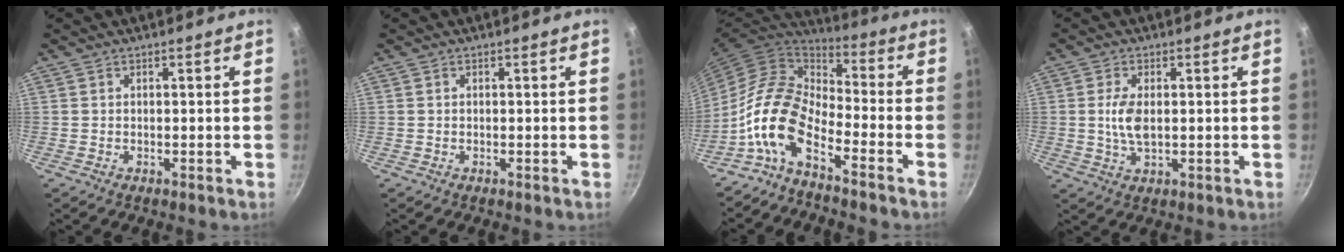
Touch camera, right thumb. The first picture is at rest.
{"total": 0.0}
{"total": 13.3, "force": [-6.9, 6.6, 9.2], "torque": [-0.161, 0.066, -0.156]}
{"total": 5.1, "force": [0.4, 2.4, 4.4], "torque": [-0.093, -0.002, 0.008]}